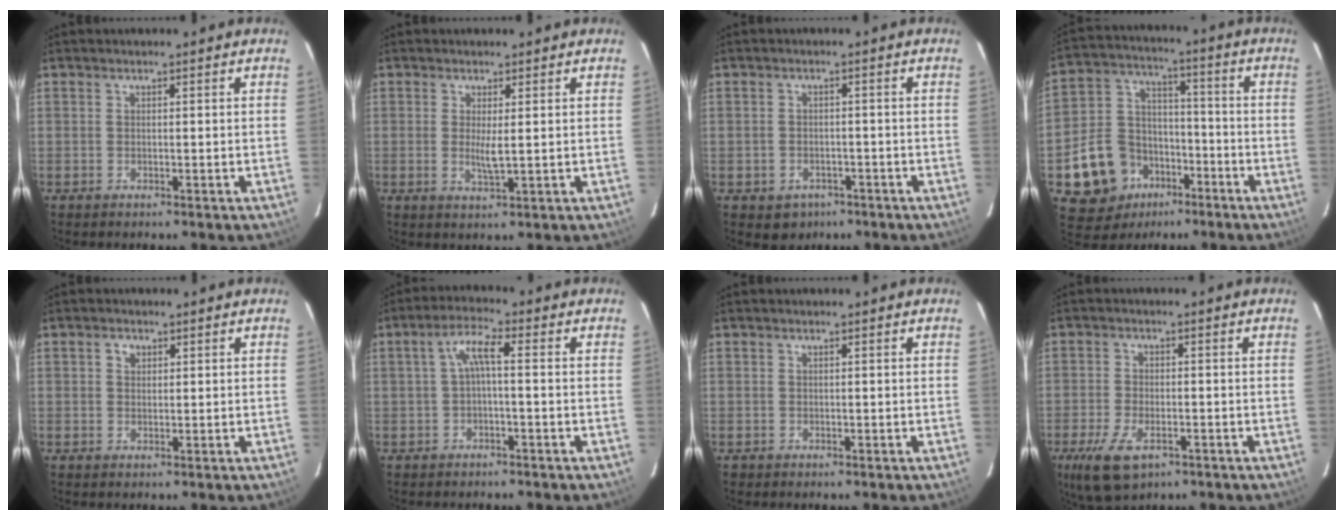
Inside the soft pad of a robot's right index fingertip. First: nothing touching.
{"total": 2.9, "force": [0.3, 0.3, 2.9], "torque": [-0.055, -0.009, 0.004]}
{"total": 4.7, "force": [-2.5, 3.8, 1.1], "torque": [-0.035, 0.004, -0.023]}
{"total": 14.7, "force": [-7.7, 11.5, 4.8], "torque": [-0.127, 0.045, -0.112]}
{"total": 1.6, "force": [0.6, 1.3, 0.7], "torque": [-0.011, 0.008, 0.010]}
{"total": 4.0, "force": [-0.1, 1.0, 3.9], "torque": [-0.076, 0.013, 0.001]}
{"total": 0.6, "force": [-0.2, 0.6, -0.1], "torque": [0.000, 0.001, -0.001]}
{"total": 9.0, "force": [-4.7, 4.4, 6.2], "torque": [-0.147, -0.022, -0.083]}